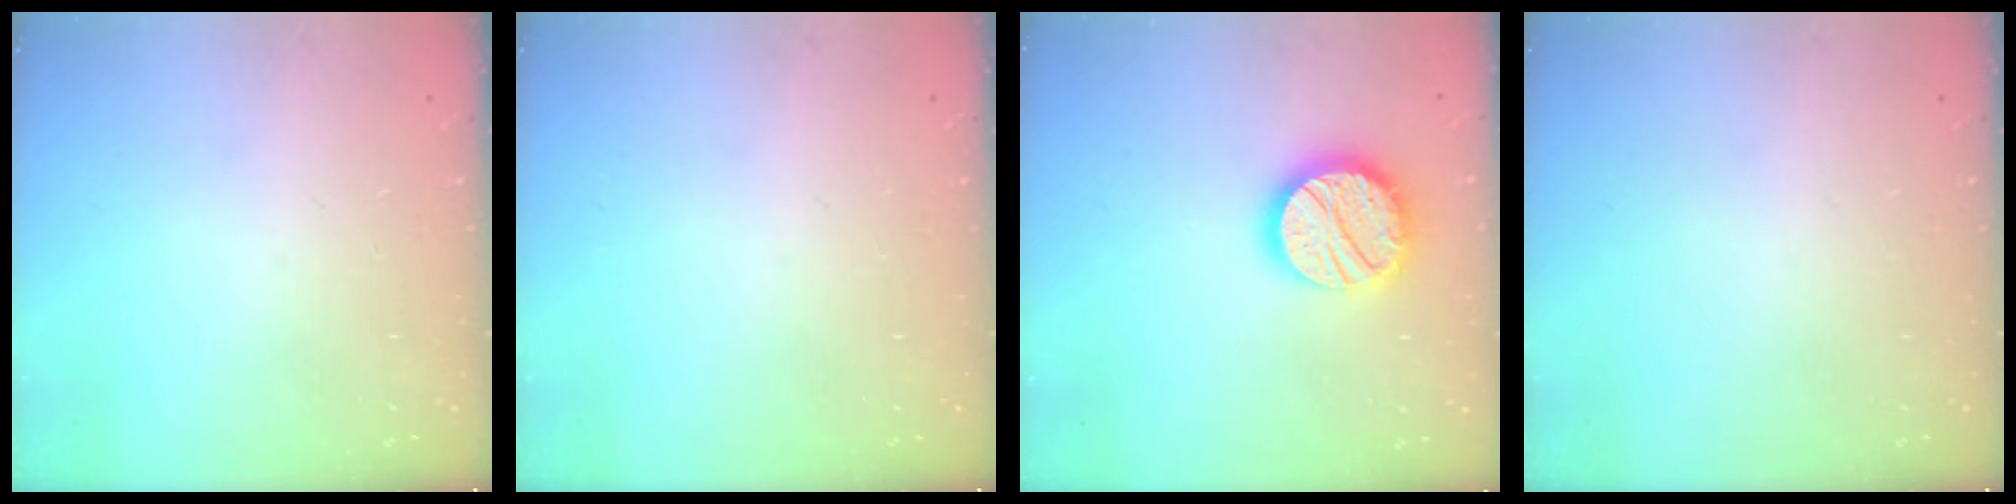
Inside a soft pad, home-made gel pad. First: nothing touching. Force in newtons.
{"total": 0.0}
{"total": 17.8, "press": 17.7, "slide": 1.4}
{"total": 0.0}